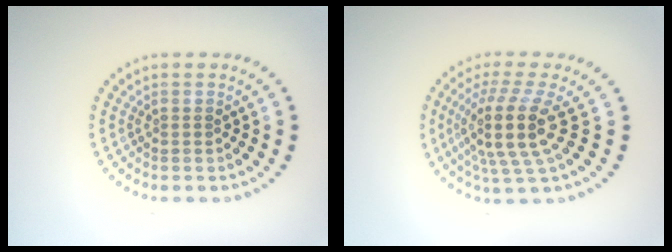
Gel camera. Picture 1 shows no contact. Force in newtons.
{"total": 4.9, "press": 3.7, "slide": 3.2}